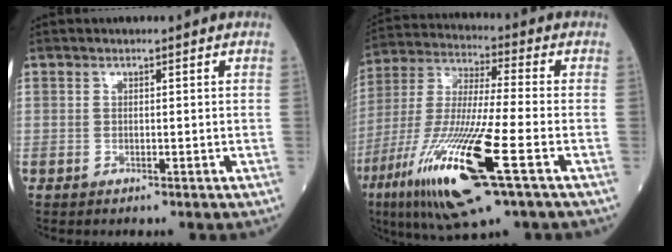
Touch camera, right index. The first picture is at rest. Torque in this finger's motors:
{"motor_torque": [1.15, -0.99, 1.06, 0.21]}